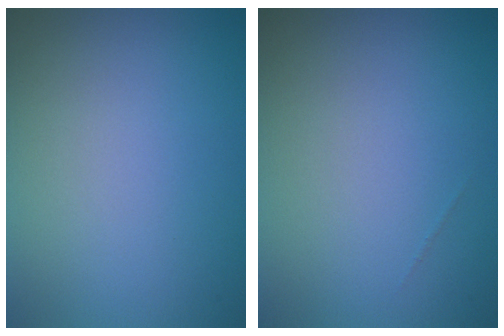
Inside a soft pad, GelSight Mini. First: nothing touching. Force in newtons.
{"total": 0.0}